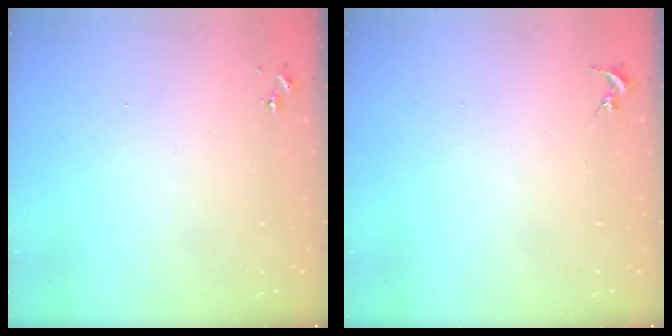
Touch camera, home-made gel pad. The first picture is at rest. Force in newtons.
{"total": 0.0}